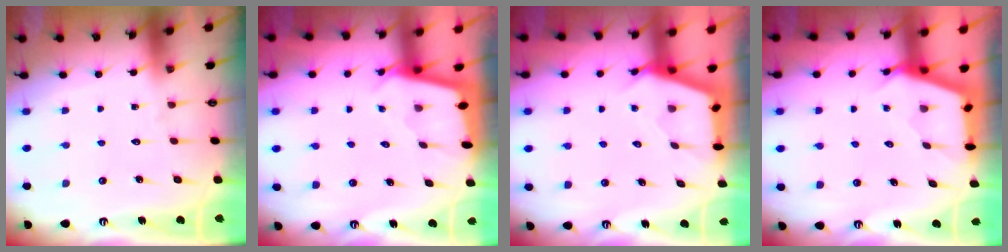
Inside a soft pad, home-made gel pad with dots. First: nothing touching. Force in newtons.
{"total": 1.9, "press": 1.9, "slide": 0.2}
{"total": 2.8, "press": 2.7, "slide": 0.4}
{"total": 2.6, "press": 2.6, "slide": 0.4}